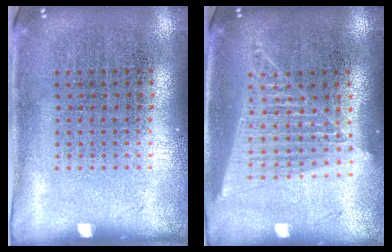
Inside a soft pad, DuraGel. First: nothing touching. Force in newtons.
{"total": 1.5, "press": 1.4, "slide": 0.6}